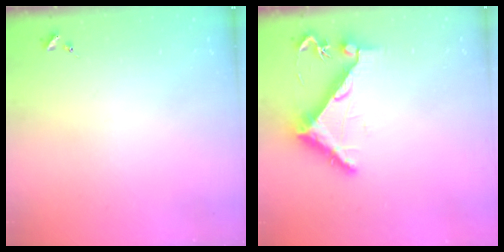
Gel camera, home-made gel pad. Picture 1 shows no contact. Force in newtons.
{"total": 7.9, "press": 7.9, "slide": 0.4}